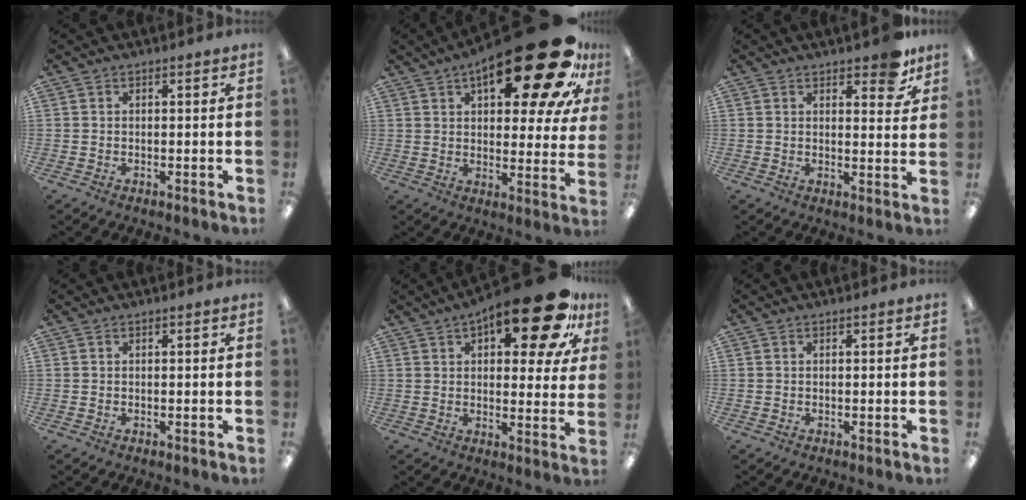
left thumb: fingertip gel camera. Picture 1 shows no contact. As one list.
[{"total": 26.6, "force": [14.7, 9.5, 20.0], "torque": [-0.275, -0.083, 0.230]}, {"total": 6.4, "force": [4.8, 2.8, 3.3], "torque": [-0.029, -0.026, 0.078]}, {"total": 0.0}, {"total": 19.5, "force": [11.0, 6.6, 14.7], "torque": [-0.199, -0.055, 0.170]}, {"total": 0.0}]